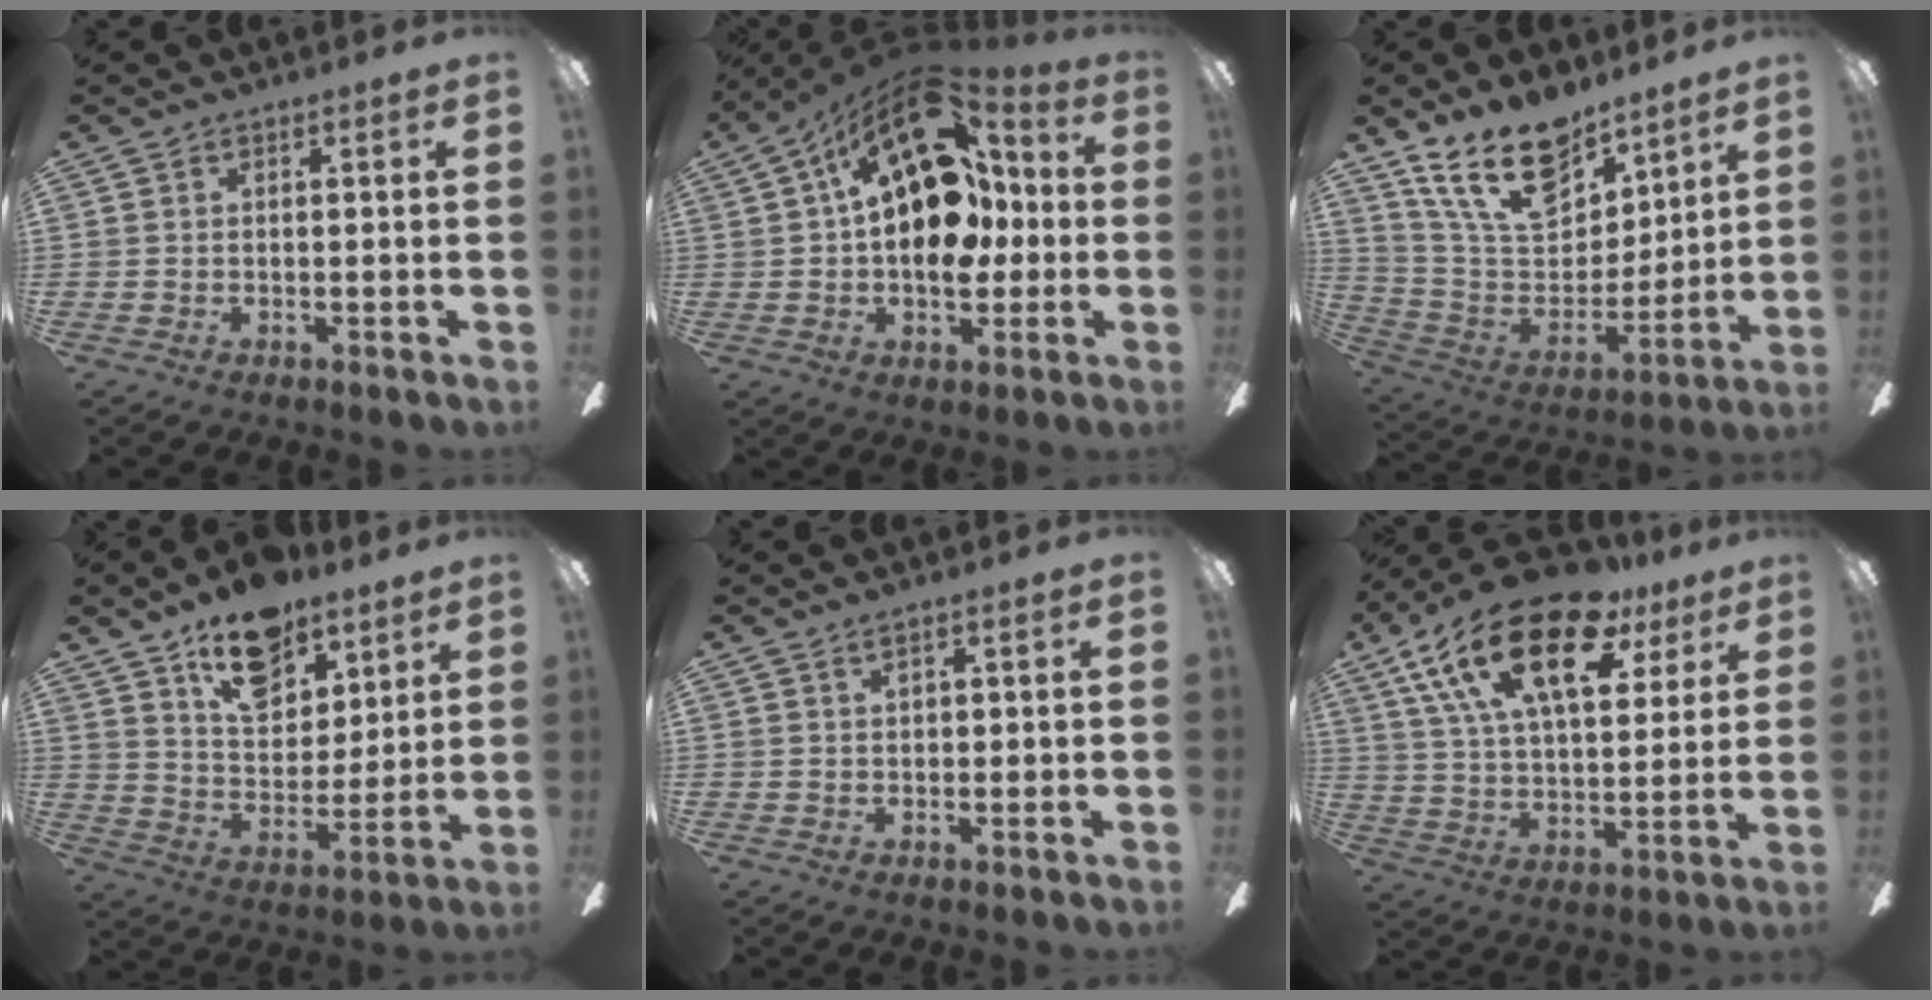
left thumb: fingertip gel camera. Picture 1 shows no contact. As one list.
[{"total": 23.2, "force": [5.9, 14.1, 17.4], "torque": [-0.271, -0.025, 0.098]}, {"total": 20.3, "force": [14.0, 10.7, 10.2], "torque": [-0.186, -0.075, 0.257]}, {"total": 15.6, "force": [11.0, 8.8, 6.8], "torque": [-0.102, -0.061, 0.199]}, {"total": 1.4, "force": [0.9, 0.5, 0.9], "torque": [-0.012, -0.002, 0.014]}, {"total": 23.8, "force": [12.9, 11.2, 16.5], "torque": [-0.297, -0.055, 0.218]}]